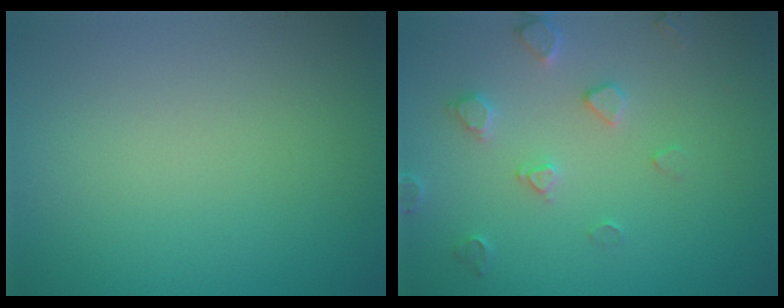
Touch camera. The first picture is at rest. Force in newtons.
{"total": 2.5, "press": 2.4, "slide": 0.5}